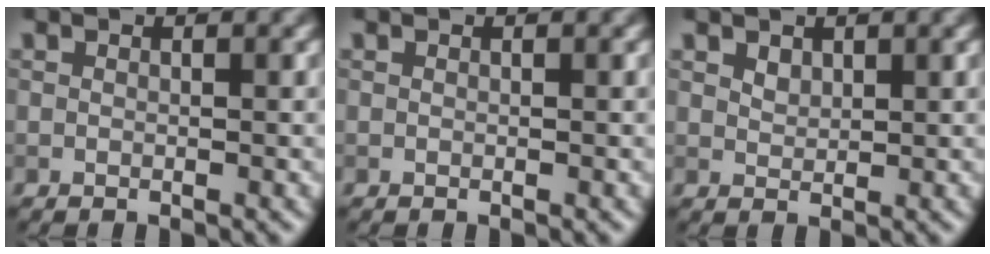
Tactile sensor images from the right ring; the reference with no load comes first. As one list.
[{"total": 0.0}, {"total": 1.1, "force": [0.8, 0.7, 0.4], "torque": [-0.010, 0.000, 0.019]}]